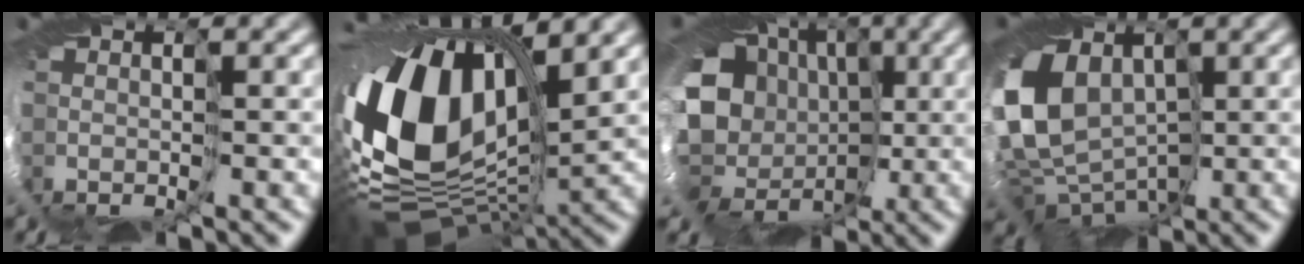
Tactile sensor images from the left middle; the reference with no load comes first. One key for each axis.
{"total": 16.3, "fx": 2.0, "fy": 10.6, "fz": 12.2, "tx": -0.274, "ty": 0.012, "tz": 0.035}
{"total": 17.3, "fx": -0.3, "fy": 15.1, "fz": 8.5, "tx": -0.157, "ty": -0.018, "tz": -0.021}
{"total": 12.2, "fx": 0.6, "fy": 9.6, "fz": 7.4, "tx": -0.181, "ty": -0.014, "tz": 0.021}